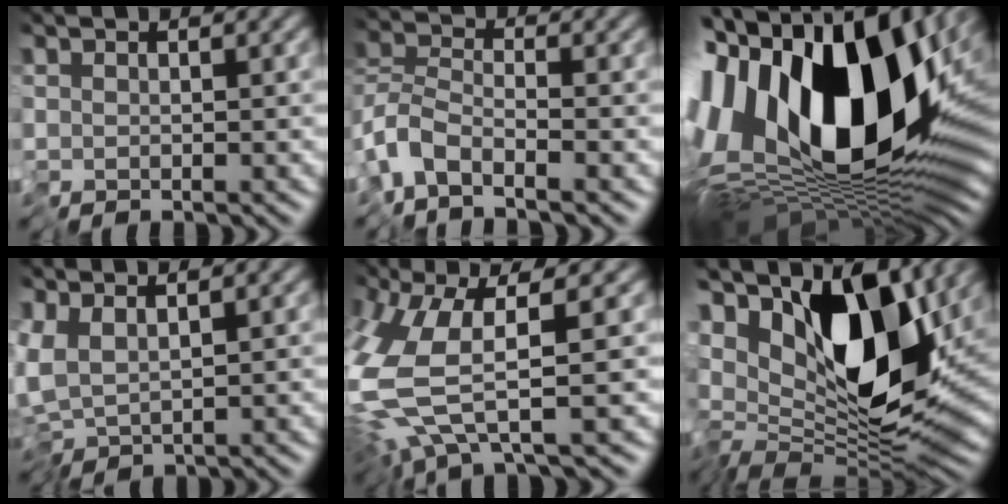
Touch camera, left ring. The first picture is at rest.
{"total": 3.9, "force": [-3.5, 0.7, 1.5], "torque": [-0.028, 0.000, -0.082]}
{"total": 18.6, "force": [4.3, 10.2, 15.0], "torque": [-0.282, 0.031, 0.052]}
{"total": 2.8, "force": [0.3, 1.3, 2.5], "torque": [-0.051, 0.004, 0.003]}
{"total": 7.3, "force": [-0.6, 1.9, 7.0], "torque": [-0.180, -0.013, -0.011]}
{"total": 12.9, "force": [3.0, 5.7, 11.1], "torque": [-0.179, 0.007, 0.037]}